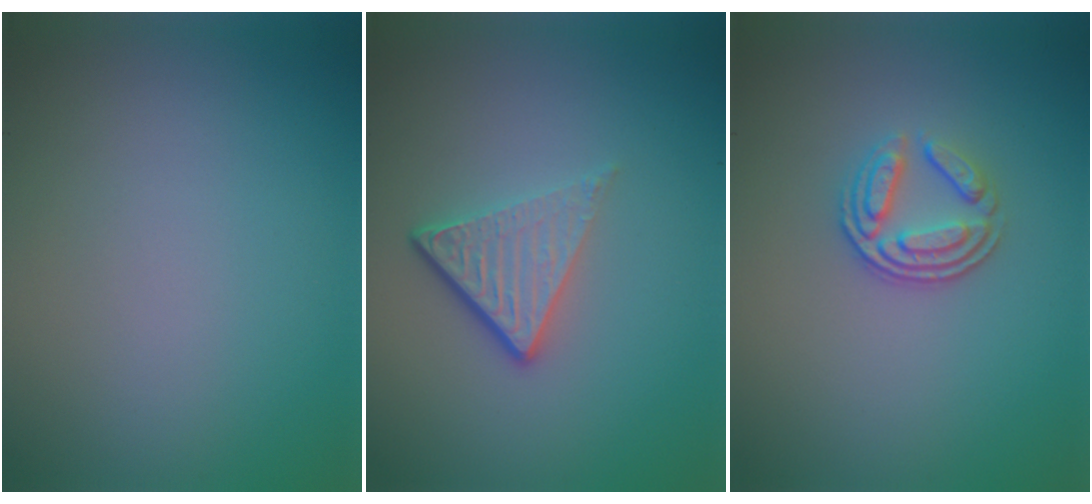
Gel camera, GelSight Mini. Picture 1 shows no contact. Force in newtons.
{"total": 4.2, "press": 2.6, "slide": 3.3}
{"total": 3.2, "press": 2.5, "slide": 1.9}